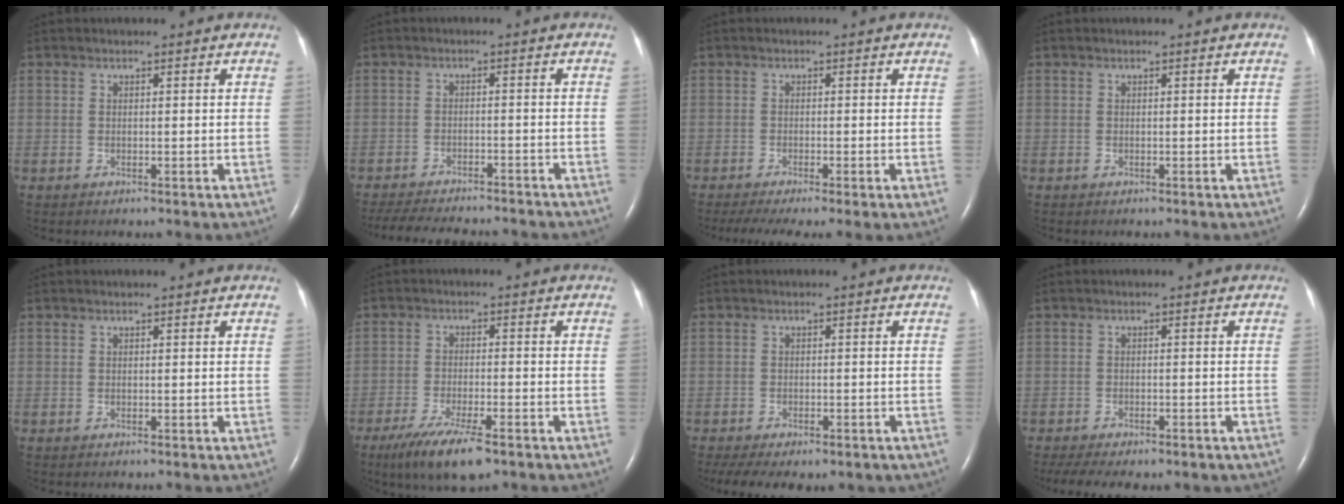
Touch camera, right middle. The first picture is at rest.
{"total": 16.9, "force": [-15.0, 3.4, 6.9], "torque": [-0.150, -0.023, -0.200]}
{"total": 7.3, "force": [-5.1, 0.8, 5.3], "torque": [-0.083, -0.019, -0.085]}
{"total": 0.0}
{"total": 0.0}
{"total": 8.9, "force": [-6.0, 1.5, 6.5], "torque": [-0.121, -0.022, -0.098]}
{"total": 11.8, "force": [-8.5, 4.7, 6.7], "torque": [-0.130, -0.006, -0.111]}
{"total": 10.7, "force": [-8.3, 3.4, 5.7], "torque": [-0.095, 0.000, -0.112]}